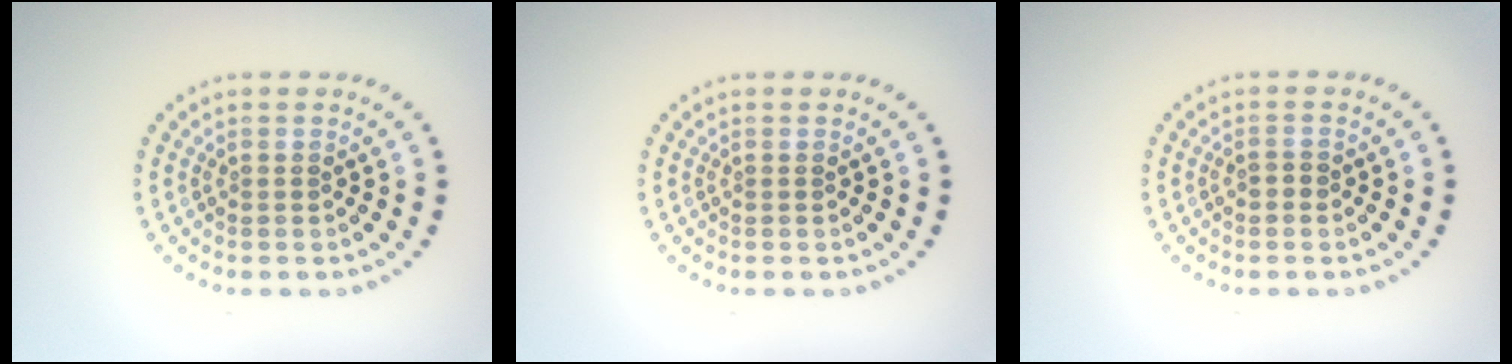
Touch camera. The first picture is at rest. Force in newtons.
{"total": 0.0}
{"total": 0.8, "press": 0.8, "slide": 0.1}